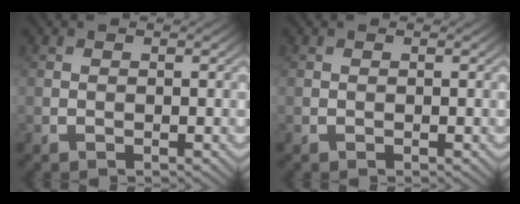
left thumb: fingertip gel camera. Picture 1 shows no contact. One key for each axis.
{"total": 0.0}